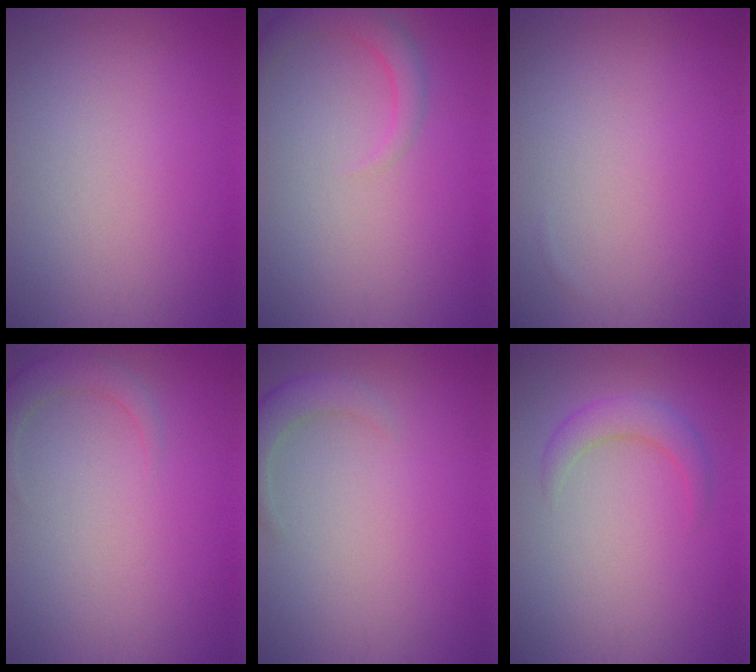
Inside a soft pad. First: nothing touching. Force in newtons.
{"total": 2.4, "press": 2.4, "slide": 0.2}
{"total": 0.0}
{"total": 2.1, "press": 2.1, "slide": 0.3}
{"total": 2.5, "press": 2.5, "slide": 0.3}
{"total": 2.4, "press": 2.4, "slide": 0.0}